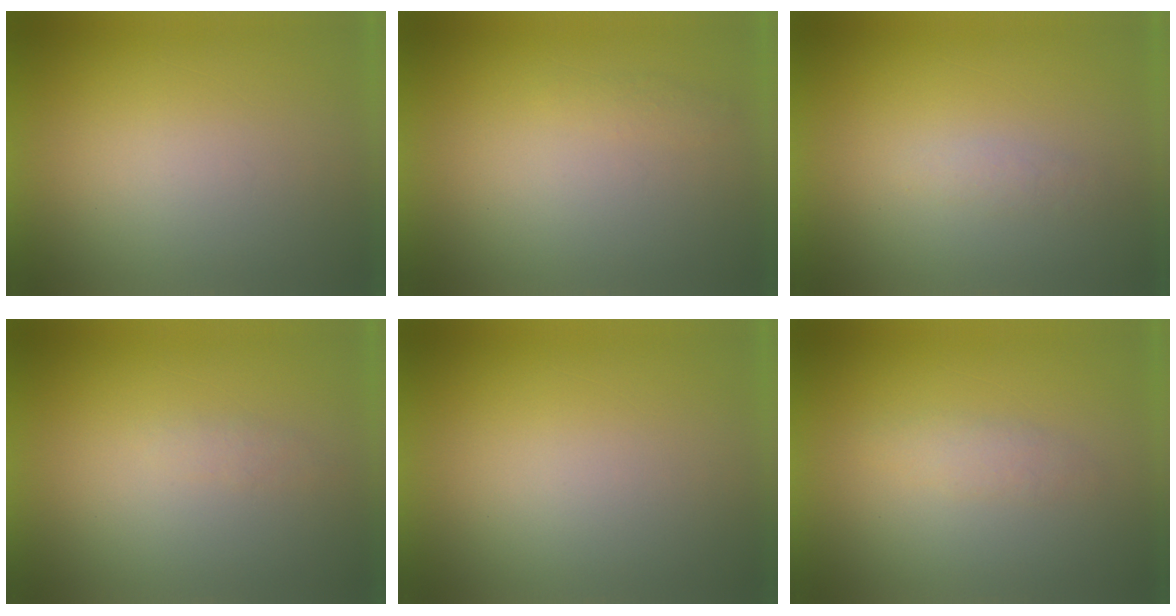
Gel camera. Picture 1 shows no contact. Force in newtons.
{"total": 1.2}
{"total": 1.3}
{"total": 1.2}
{"total": 0.0}
{"total": 1.9}